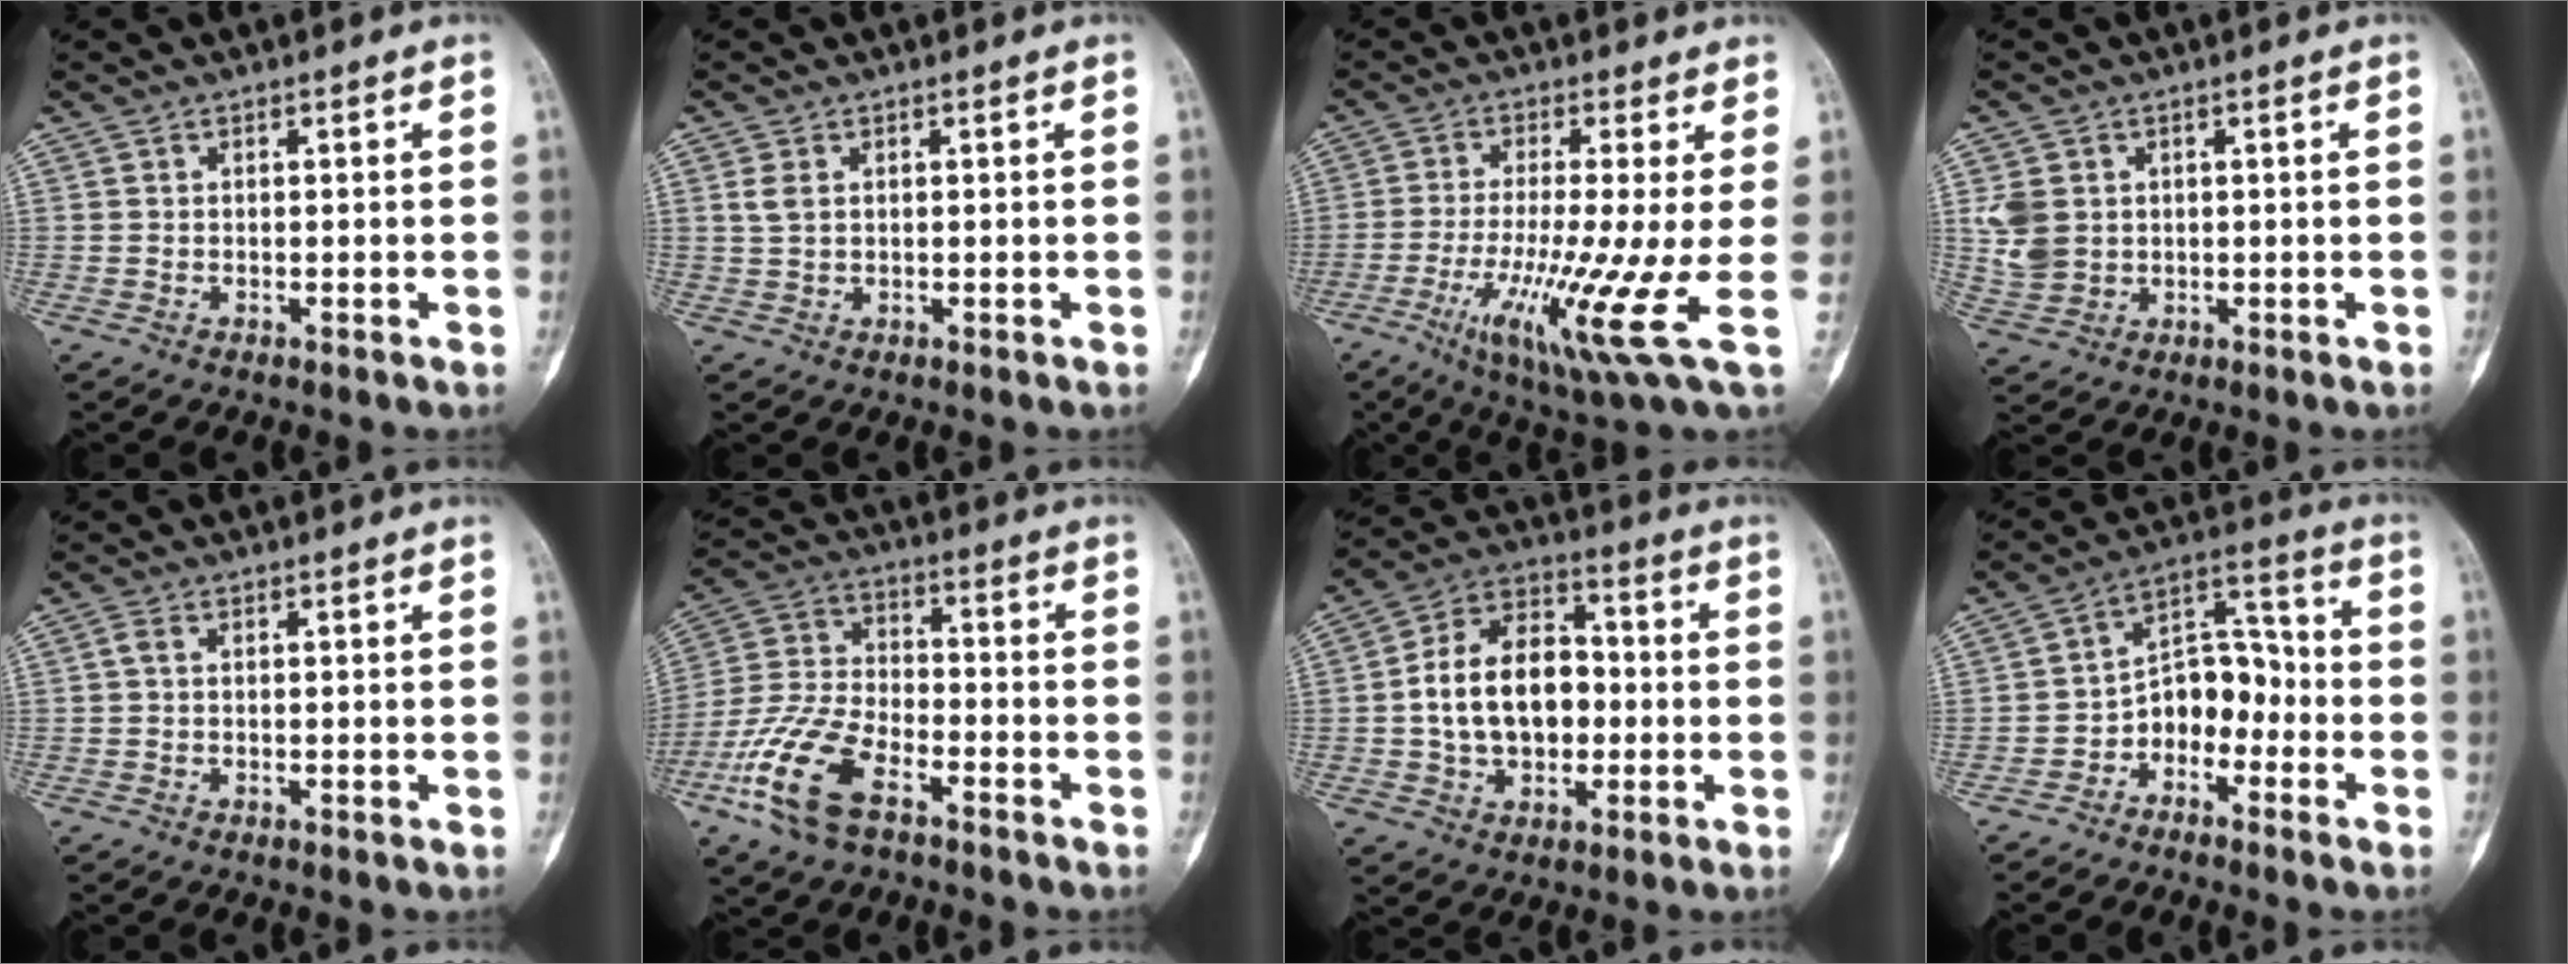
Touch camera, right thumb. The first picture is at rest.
{"total": 2.6, "force": [0.8, 1.6, 1.9], "torque": [-0.042, 0.003, 0.018]}
{"total": 13.5, "force": [-3.0, 0.6, 13.1], "torque": [-0.260, -0.026, -0.054]}
{"total": 6.4, "force": [1.1, 5.3, 3.5], "torque": [-0.065, -0.002, 0.033]}
{"total": 1.0, "force": [0.0, 0.5, 0.8], "torque": [-0.019, 0.000, -0.002]}
{"total": 14.7, "force": [-7.8, 7.1, 10.3], "torque": [-0.220, 0.033, -0.156]}
{"total": 15.5, "force": [-0.7, 10.5, 11.4], "torque": [-0.168, 0.031, -0.013]}
{"total": 9.2, "force": [-3.5, 6.6, 5.3], "torque": [-0.051, 0.063, -0.073]}